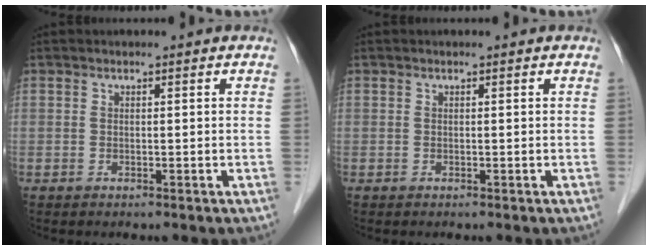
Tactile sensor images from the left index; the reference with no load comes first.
{"total": 0.0}